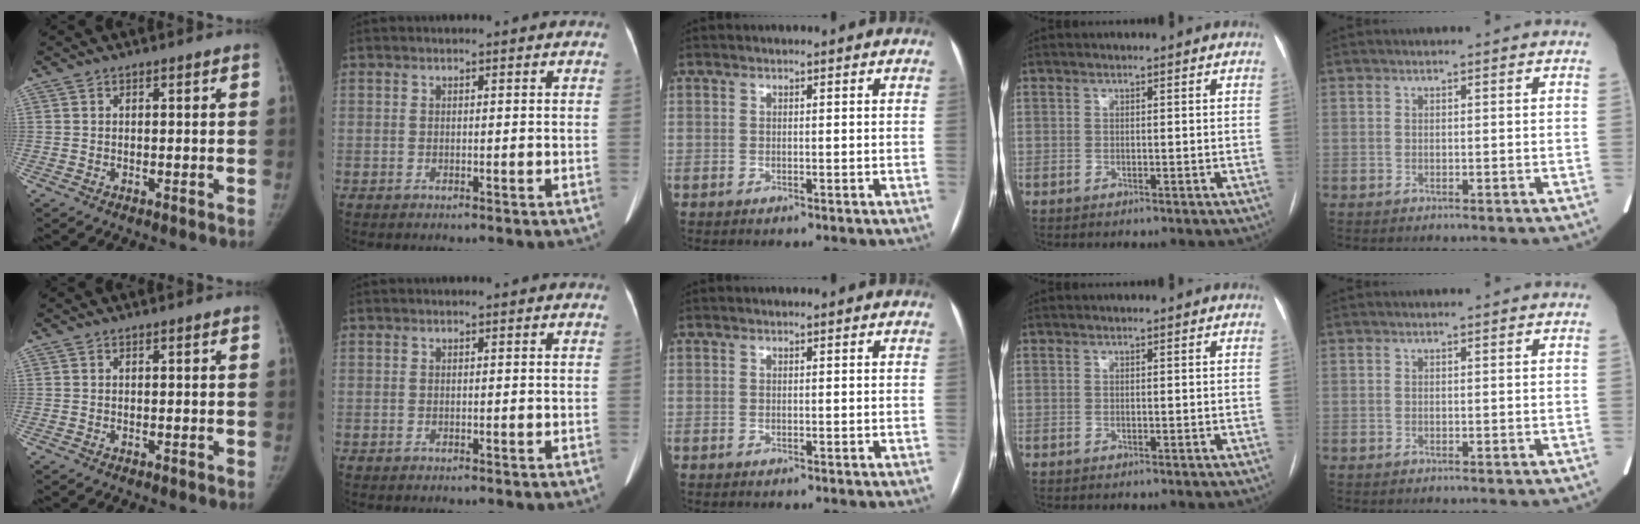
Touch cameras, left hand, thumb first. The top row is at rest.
{}